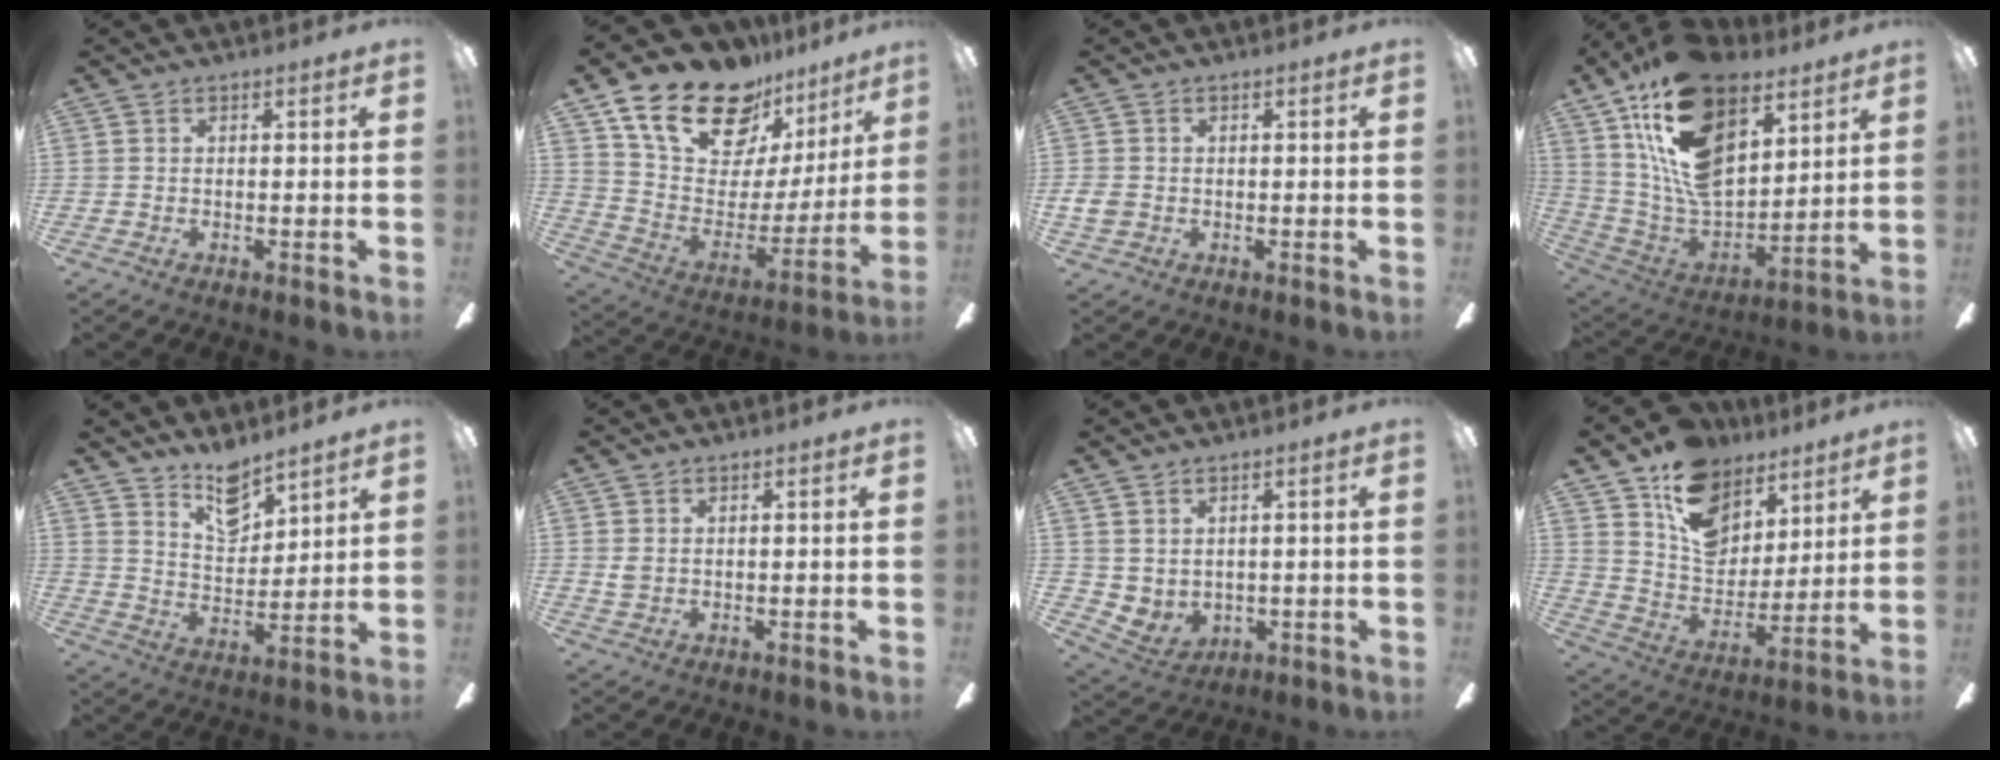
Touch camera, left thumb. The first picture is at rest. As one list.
[{"total": 23.2, "force": [15.8, 12.3, 11.7], "torque": [-0.200, -0.094, 0.290]}, {"total": 3.3, "force": [-0.2, 2.7, 1.8], "torque": [-0.044, 0.004, -0.006]}, {"total": 23.1, "force": [12.5, 13.1, 14.5], "torque": [-0.296, -0.066, 0.220]}, {"total": 10.3, "force": [8.5, 4.1, 4.1], "torque": [-0.060, -0.053, 0.153]}, {"total": 1.9, "force": [0.8, 1.4, 1.0], "torque": [-0.021, 0.004, 0.015]}, {"total": 3.6, "force": [2.0, 2.7, 1.4], "torque": [-0.042, -0.013, 0.038]}, {"total": 16.6, "force": [10.6, 10.6, 7.2], "torque": [-0.129, -0.057, 0.200]}]